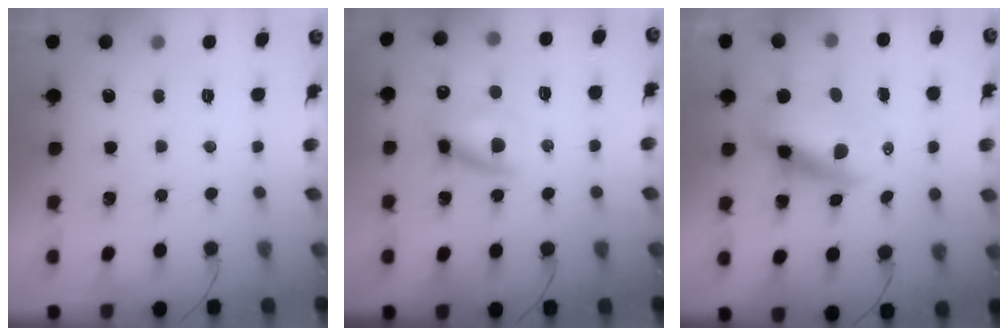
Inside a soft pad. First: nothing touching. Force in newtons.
{"total": 11.5, "press": 11.1, "slide": 2.8}
{"total": 9.6, "press": 9.1, "slide": 2.9}